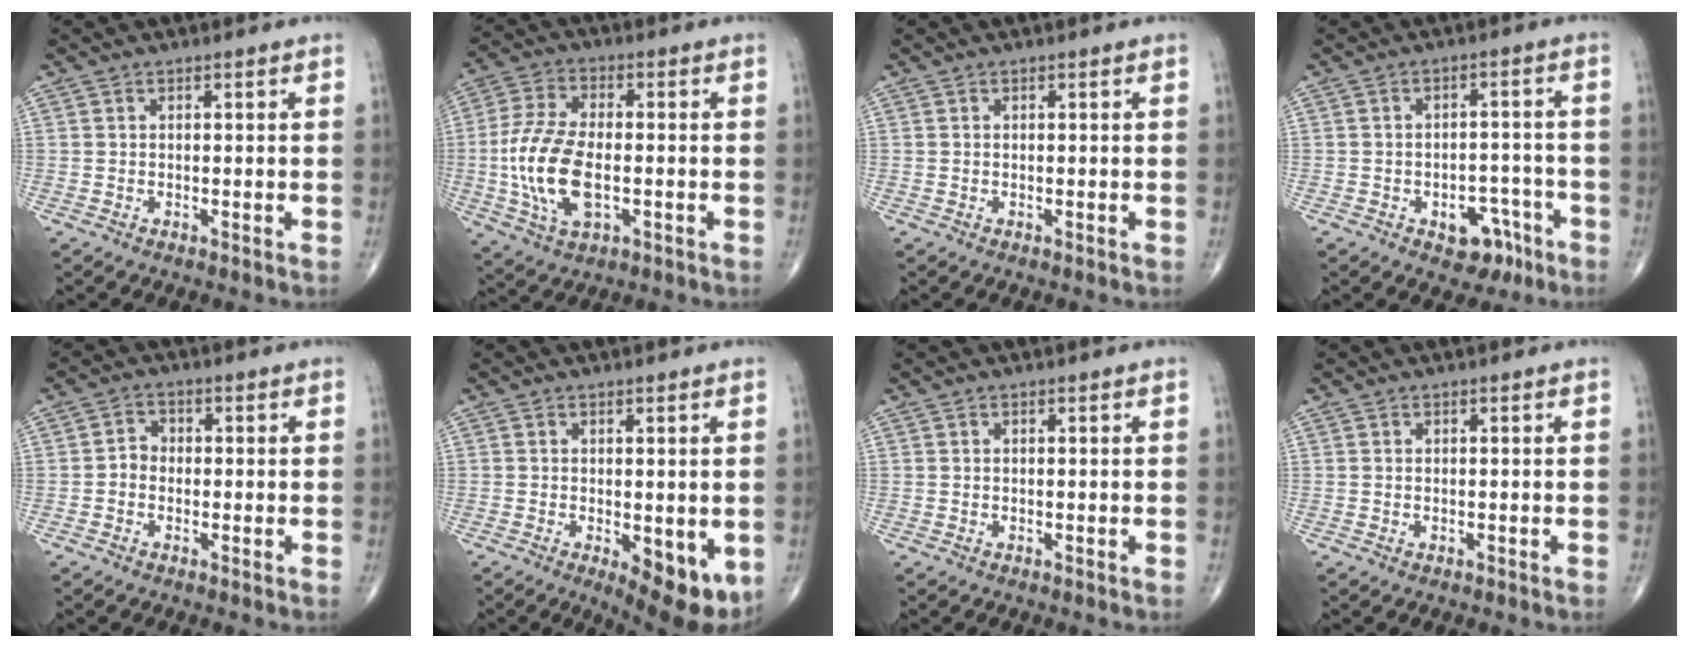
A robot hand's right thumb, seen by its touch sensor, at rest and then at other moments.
{"total": 14.1, "force": [-2.1, 7.1, 12.0], "torque": [-0.255, 0.005, -0.038]}
{"total": 0.0}
{"total": 7.2, "force": [-3.9, 4.5, 4.1], "torque": [-0.022, 0.034, -0.048]}
{"total": 2.8, "force": [-0.7, 2.3, 1.3], "torque": [-0.010, 0.012, -0.021]}
{"total": 10.0, "force": [-2.8, 4.0, 8.7], "torque": [-0.105, -0.021, -0.028]}
{"total": 0.0}
{"total": 0.0}